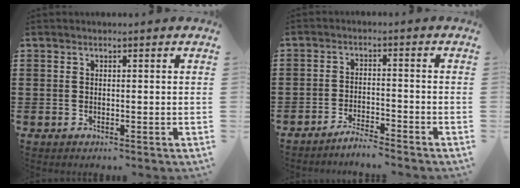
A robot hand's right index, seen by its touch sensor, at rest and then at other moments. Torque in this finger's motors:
{"motor_torque": [0.12, 0.38, -0.01, 0.00]}